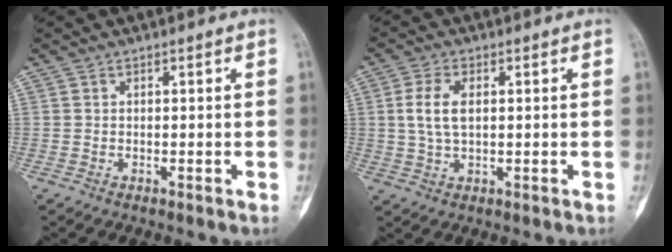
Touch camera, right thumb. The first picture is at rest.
{"total": 5.6, "force": [1.0, 2.9, 4.7], "torque": [-0.105, 0.003, 0.017]}